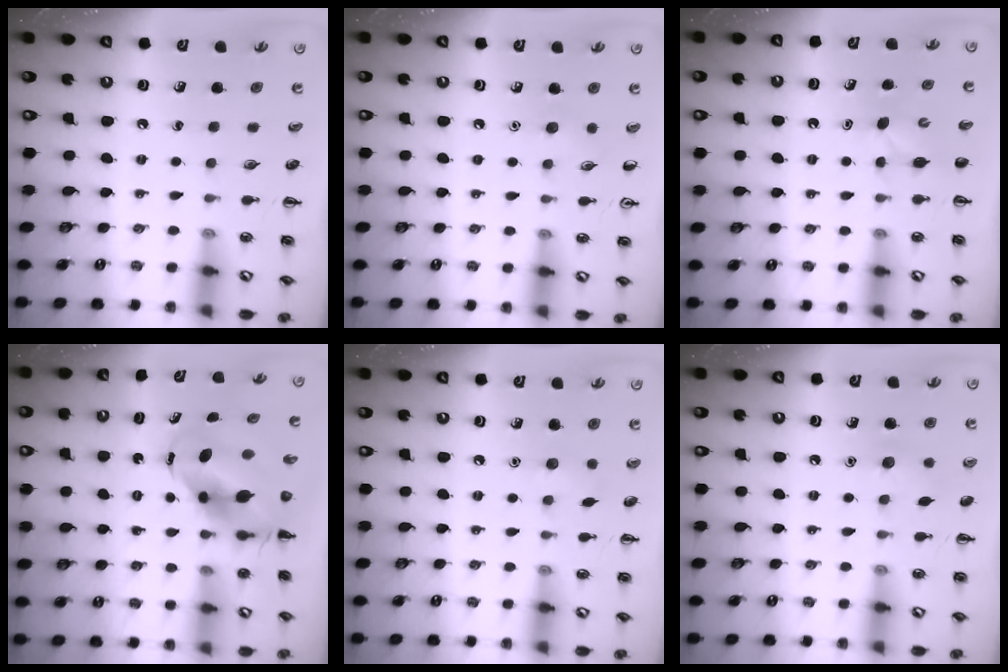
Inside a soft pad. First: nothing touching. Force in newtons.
{"total": 3.7, "press": 3.5, "slide": 1.1}
{"total": 3.4, "press": 3.2, "slide": 1.0}
{"total": 8.0, "press": 7.7, "slide": 2.1}
{"total": 4.6, "press": 4.4, "slide": 1.3}
{"total": 6.7, "press": 6.5, "slide": 1.7}